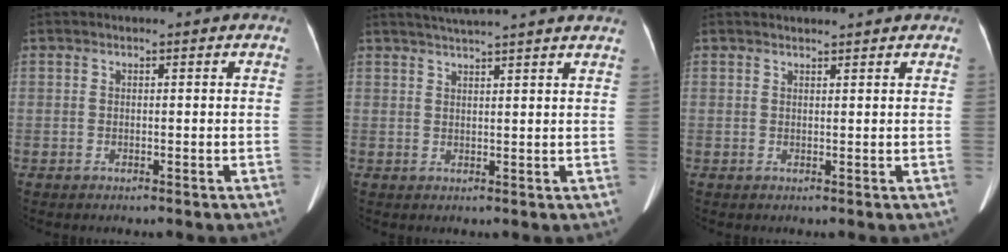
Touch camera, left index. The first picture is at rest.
{"total": 11.0, "force": [10.0, -0.8, 4.7], "torque": [-0.078, 0.020, 0.124]}
{"total": 2.9, "force": [2.8, 0.3, 0.5], "torque": [-0.012, 0.015, 0.037]}